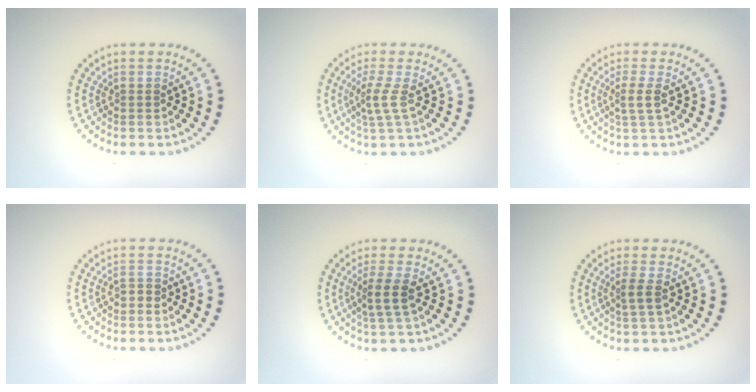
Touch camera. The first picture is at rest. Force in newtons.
{"total": 2.1, "press": 1.5, "slide": 1.5}
{"total": 1.8, "press": 1.4, "slide": 1.1}
{"total": 0.8, "press": 0.8, "slide": 0.2}
{"total": 2.3, "press": 1.8, "slide": 1.5}
{"total": 1.5, "press": 1.2, "slide": 0.9}